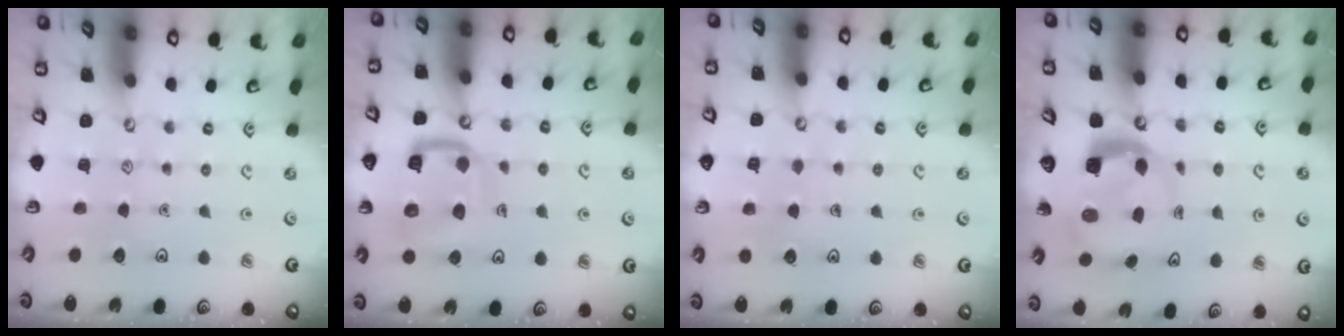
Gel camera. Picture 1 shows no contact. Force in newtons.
{"total": 12.1, "press": 12.0, "slide": 1.3}
{"total": 4.4, "press": 4.4, "slide": 0.4}
{"total": 6.2, "press": 6.2, "slide": 0.6}